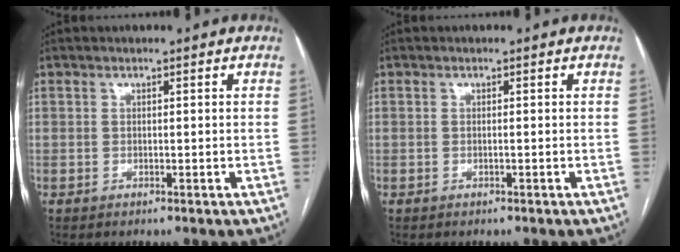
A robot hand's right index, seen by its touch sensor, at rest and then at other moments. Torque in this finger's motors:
{"motor_torque": [0.12, 0.11, 0.01, 0.00]}